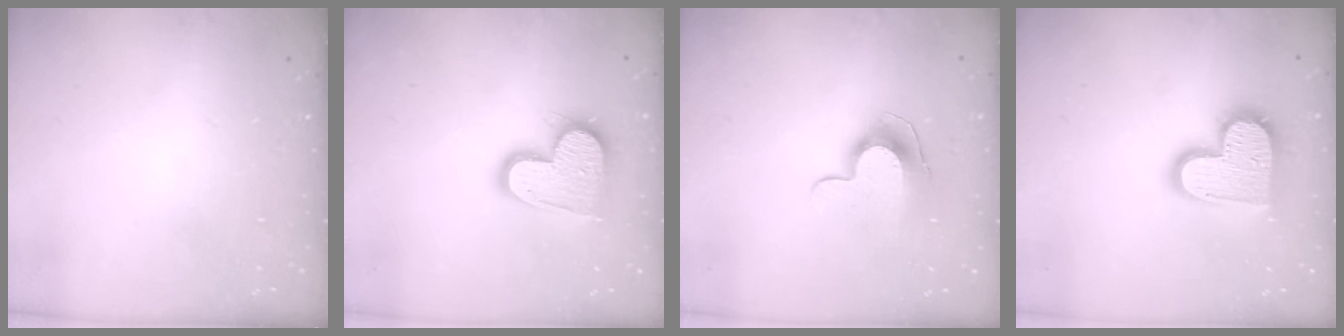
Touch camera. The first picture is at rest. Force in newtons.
{"total": 15.2, "press": 15.2, "slide": 0.9}
{"total": 9.4, "press": 9.4, "slide": 0.2}
{"total": 16.0, "press": 16.0, "slide": 1.1}